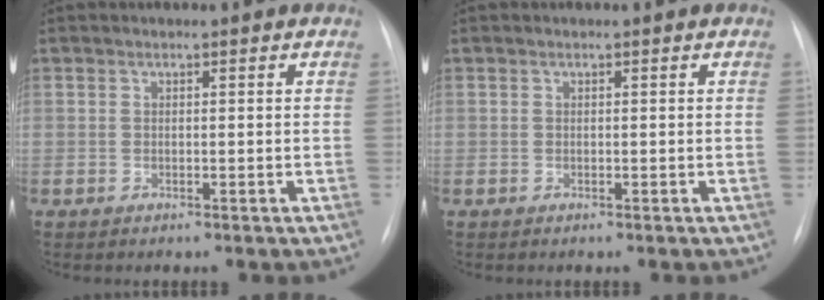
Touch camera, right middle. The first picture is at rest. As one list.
[{"total": 0.0}]